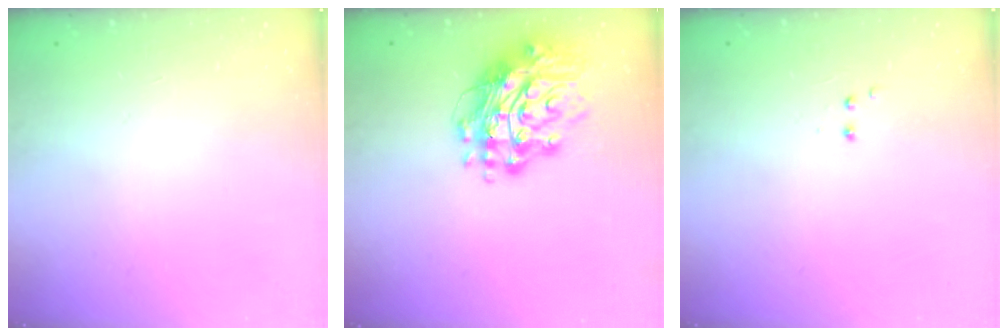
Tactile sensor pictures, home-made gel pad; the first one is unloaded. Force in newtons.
{"total": 15.8, "press": 15.7, "slide": 1.7}
{"total": 1.9, "press": 1.8, "slide": 0.5}